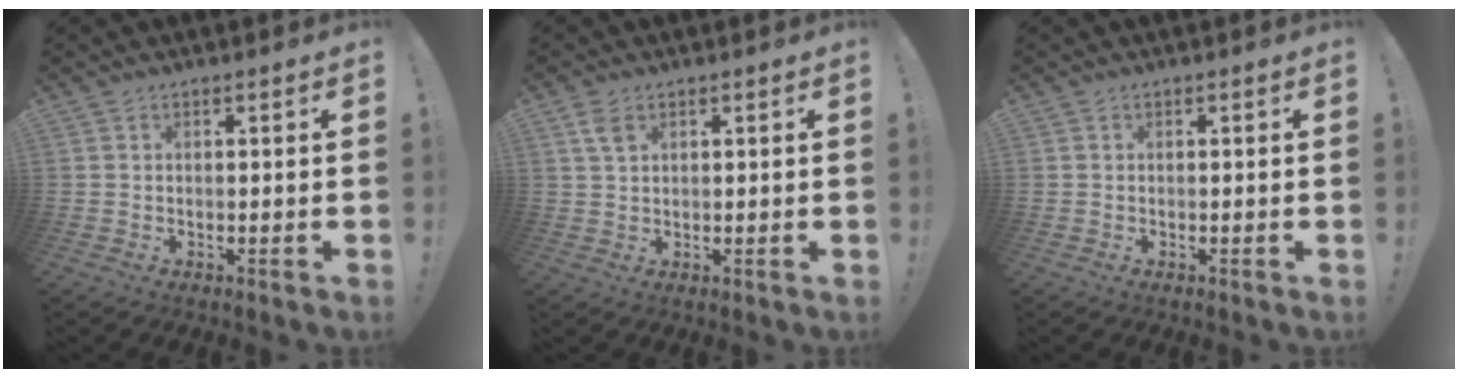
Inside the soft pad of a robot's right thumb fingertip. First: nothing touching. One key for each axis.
{"total": 3.8, "fx": 2.1, "fy": 2.0, "fz": 2.5, "tx": -0.037, "ty": -0.005, "tz": 0.036}
{"total": 0.0}